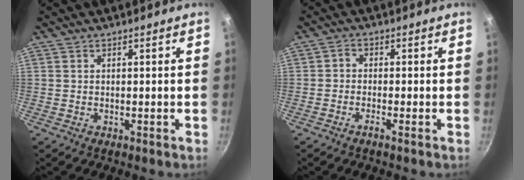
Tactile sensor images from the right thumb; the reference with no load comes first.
{"total": 1.8, "force": [-1.2, 0.5, 1.3], "torque": [-0.030, 0.014, -0.029]}